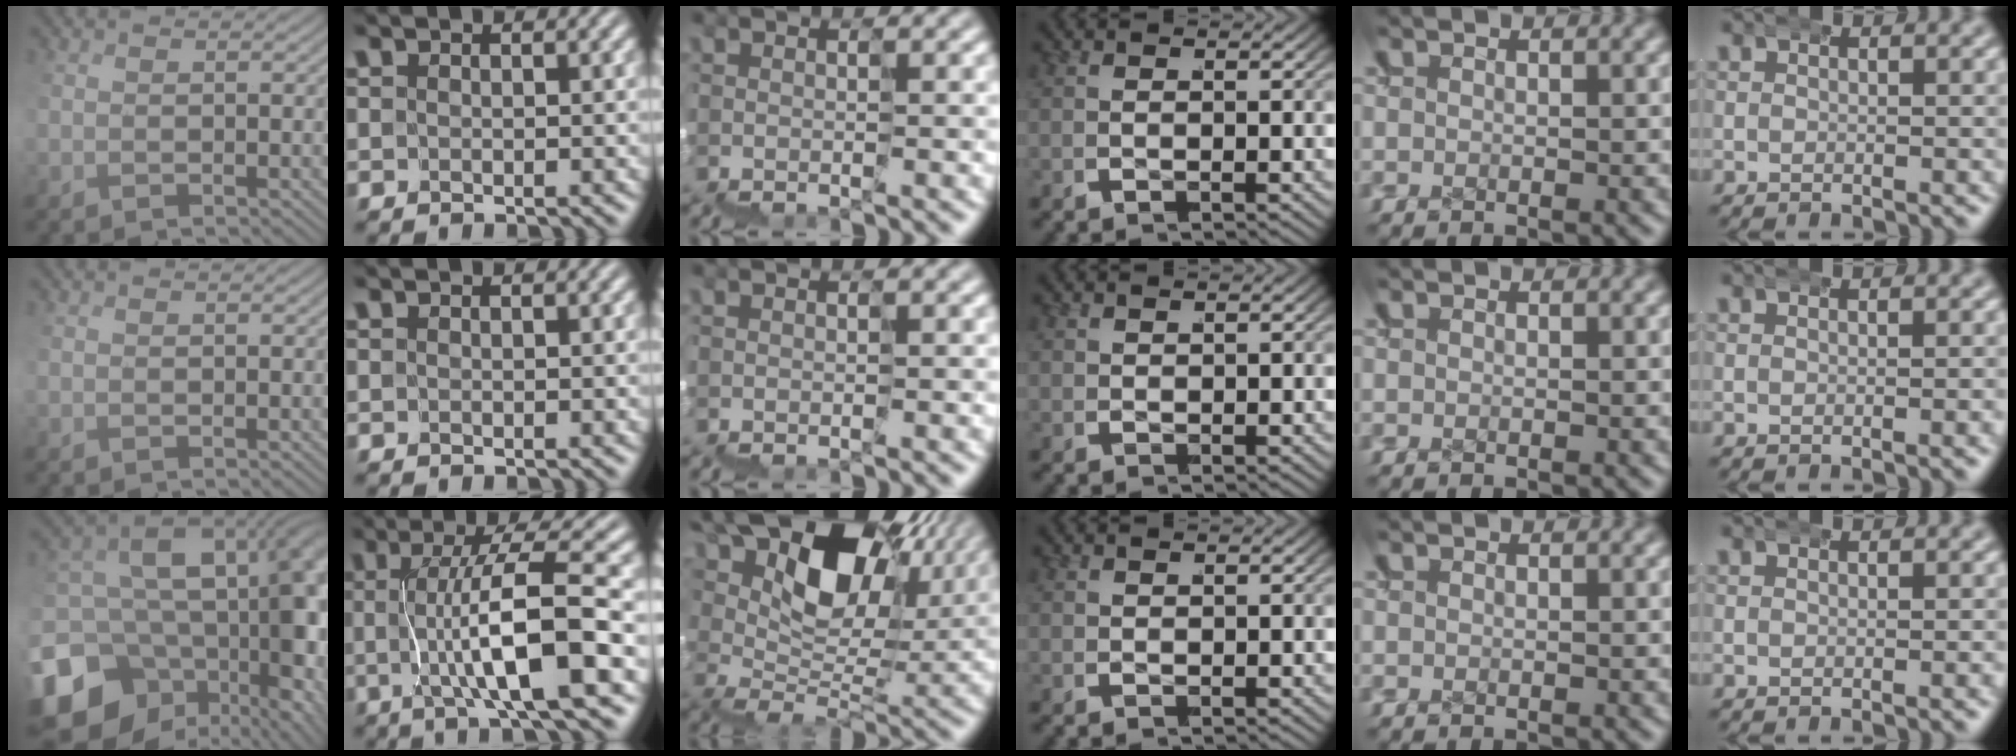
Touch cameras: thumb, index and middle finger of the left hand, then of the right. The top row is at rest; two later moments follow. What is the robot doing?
{"motion": "wrap", "object": "ethernet cable"}